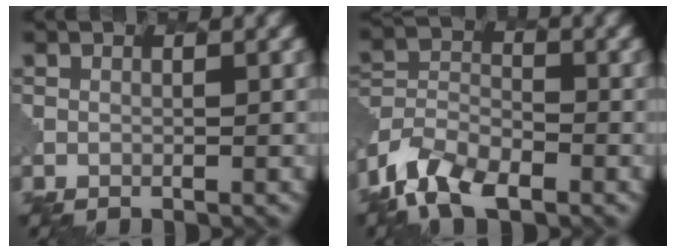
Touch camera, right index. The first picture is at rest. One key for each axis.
{"total": 6.9, "fx": -4.9, "fy": 3.4, "fz": 3.5, "tx": -0.067, "ty": -0.008, "tz": -0.103}